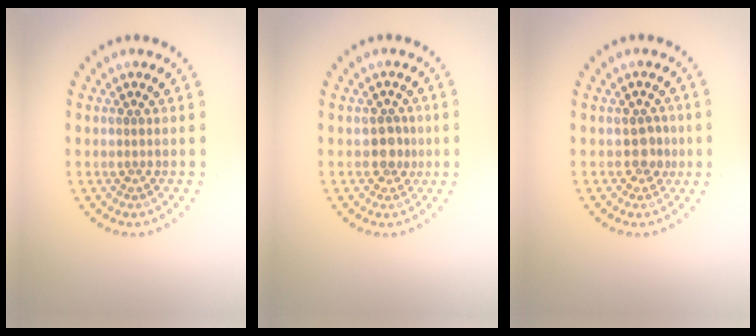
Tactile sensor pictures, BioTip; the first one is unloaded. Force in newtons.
{"total": 2.0, "press": 1.8, "slide": 0.9}
{"total": 1.7, "press": 1.6, "slide": 0.7}